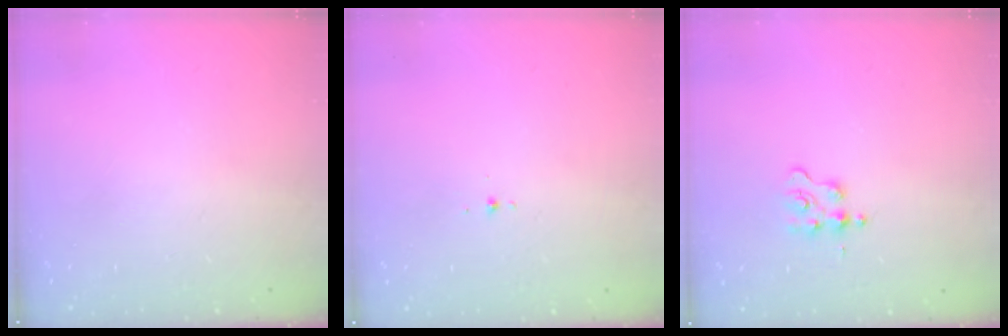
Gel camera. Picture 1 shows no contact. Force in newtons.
{"total": 1.9, "press": 1.8, "slide": 0.7}
{"total": 1.8, "press": 1.7, "slide": 0.3}